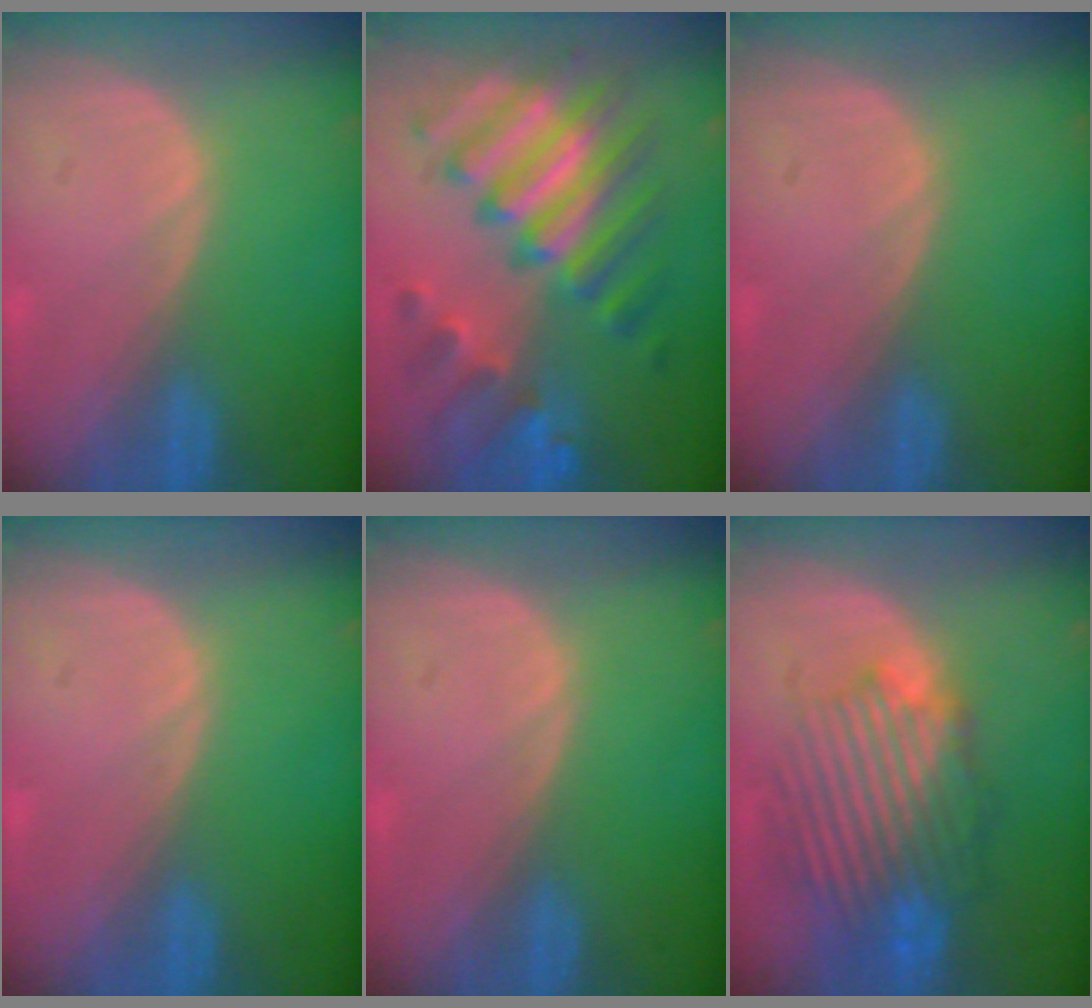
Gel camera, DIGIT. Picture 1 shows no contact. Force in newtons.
{"total": 11.9, "press": 11.8, "slide": 1.0}
{"total": 0.0}
{"total": 0.0}
{"total": 0.0}
{"total": 10.0, "press": 9.6, "slide": 2.7}